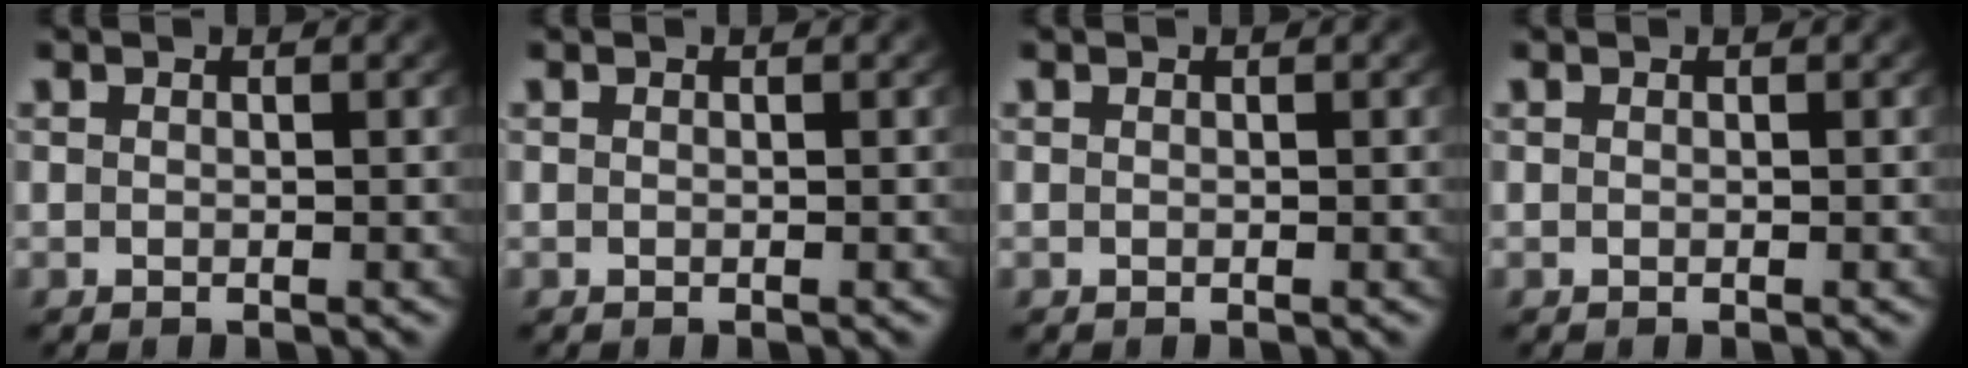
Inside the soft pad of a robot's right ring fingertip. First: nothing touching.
{"total": 0.0}
{"total": 0.0}
{"total": 0.0}